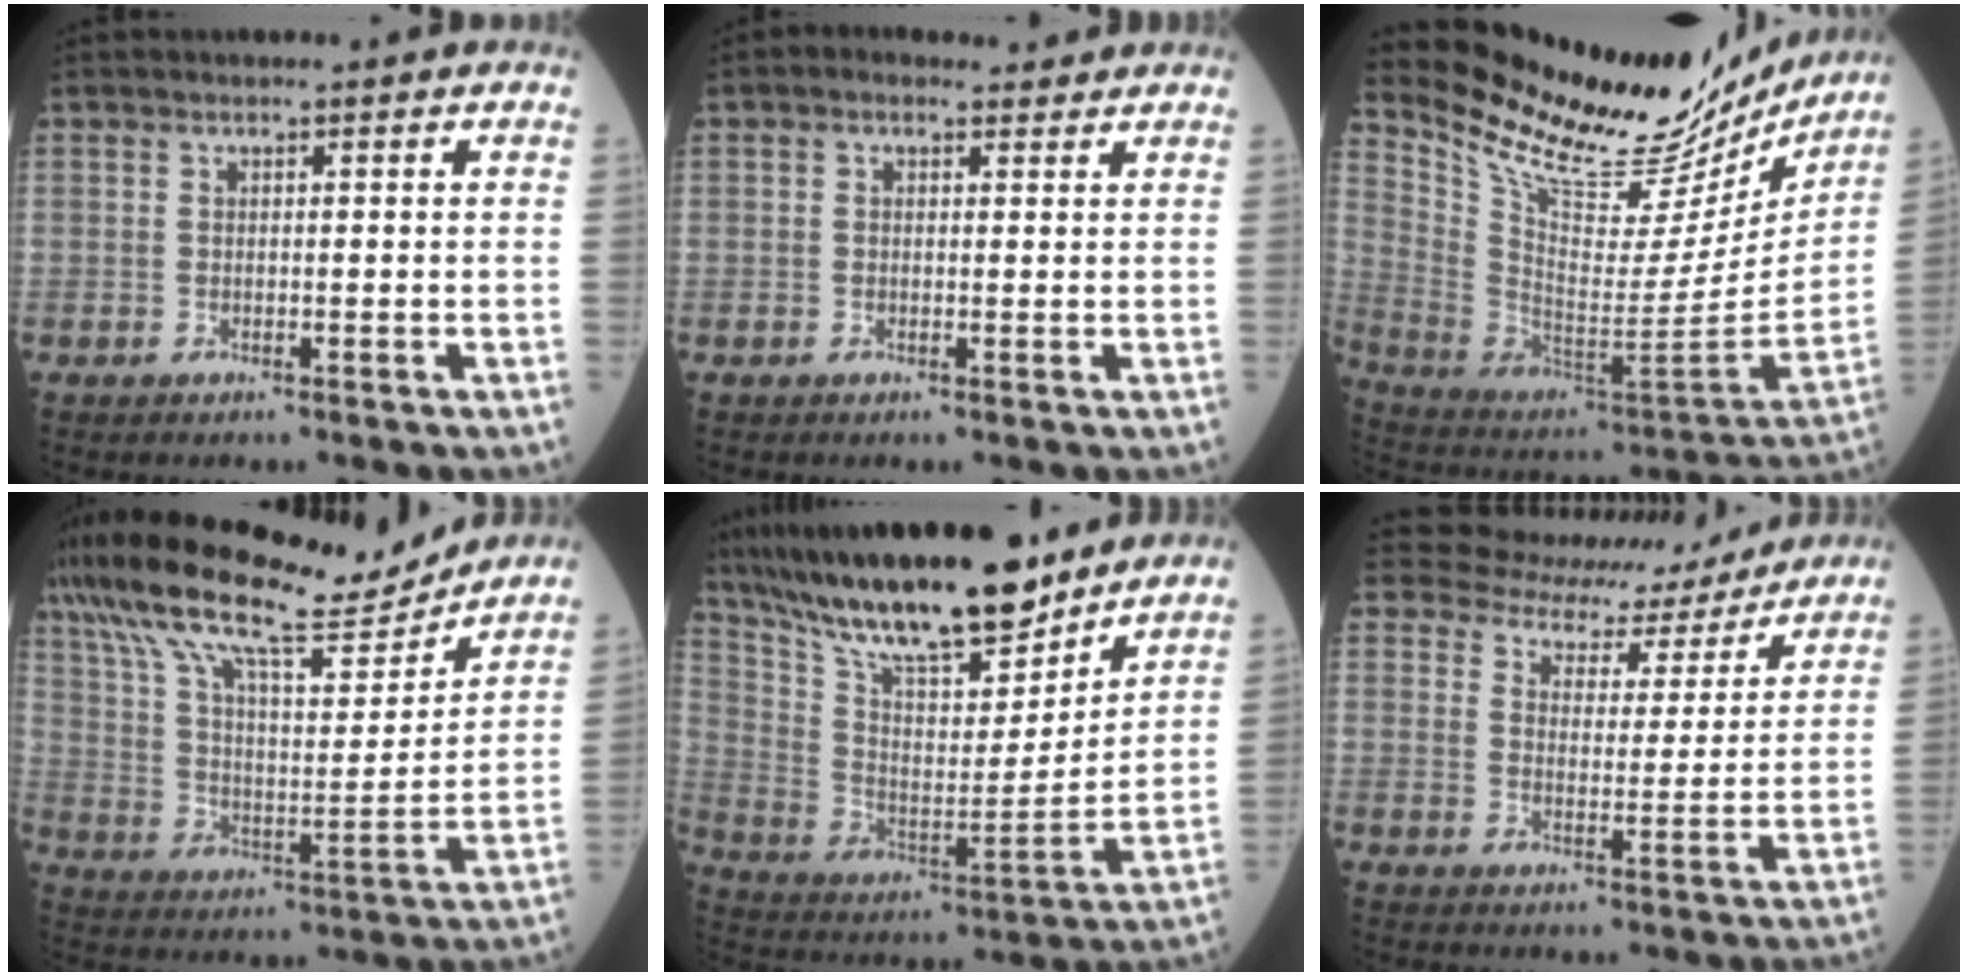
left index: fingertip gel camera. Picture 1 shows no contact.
{"total": 2.6, "force": [1.7, 1.6, 1.2], "torque": [-0.025, 0.022, 0.024]}
{"total": 26.7, "force": [23.5, 6.5, 10.8], "torque": [-0.184, -0.054, 0.351]}
{"total": 20.4, "force": [17.0, 3.7, 10.7], "torque": [-0.205, 0.025, 0.286]}
{"total": 21.5, "force": [17.7, 4.4, 11.3], "torque": [-0.199, -0.002, 0.307]}
{"total": 11.8, "force": [10.7, 4.6, 2.2], "torque": [-0.028, 0.004, 0.136]}